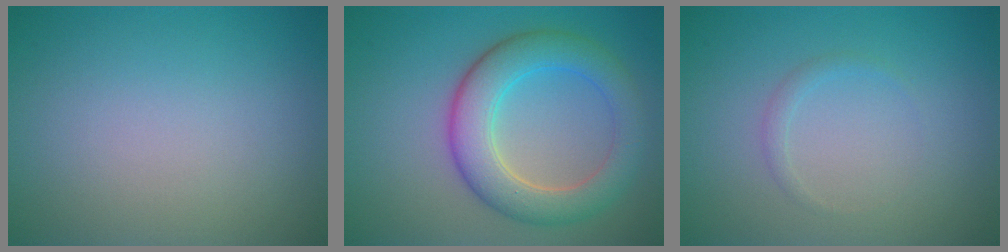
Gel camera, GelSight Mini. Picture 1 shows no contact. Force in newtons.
{"total": 6.1, "press": 6.1, "slide": 0.1}
{"total": 0.8, "press": 0.8, "slide": 0.1}